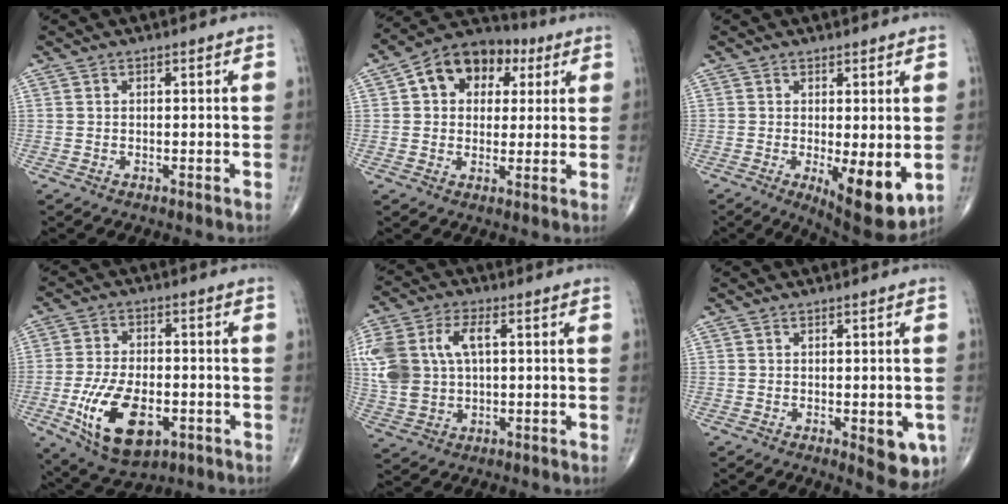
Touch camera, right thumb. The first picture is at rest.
{"total": 12.9, "force": [4.1, 9.5, 7.8], "torque": [-0.080, 0.018, 0.056]}
{"total": 9.7, "force": [-1.7, 3.1, 9.1], "torque": [-0.123, -0.026, -0.017]}
{"total": 14.8, "force": [-4.8, 7.8, 11.6], "torque": [-0.201, 0.004, -0.073]}
{"total": 15.8, "force": [2.8, 9.9, 12.0], "torque": [-0.284, 0.011, 0.057]}
{"total": 6.3, "force": [-1.7, 2.5, 5.5], "torque": [-0.048, -0.010, -0.014]}